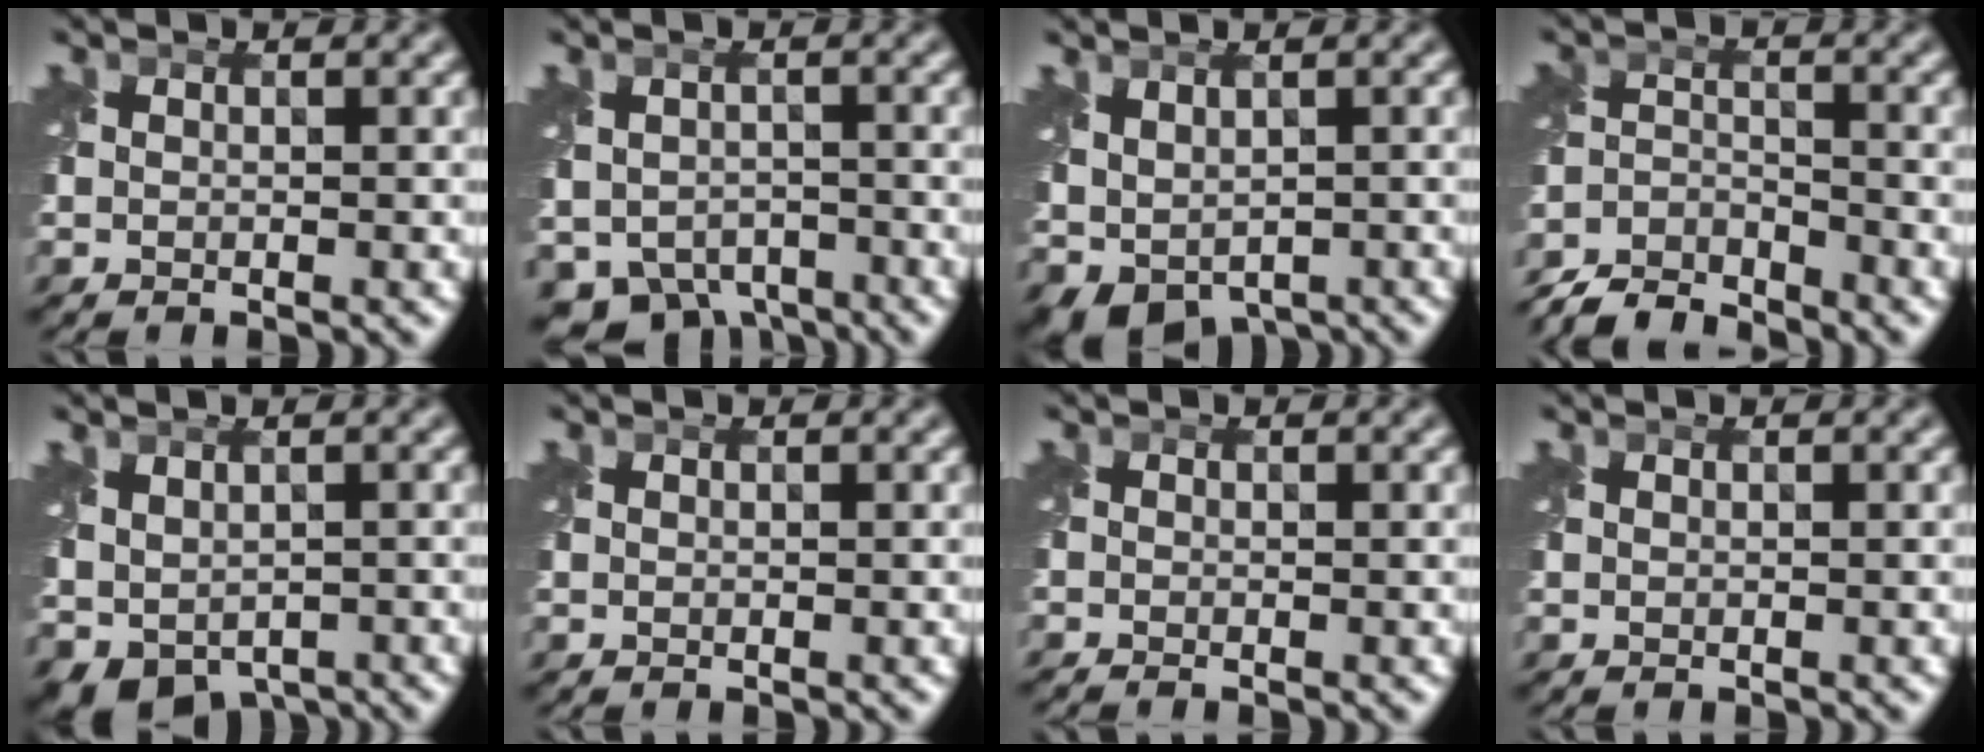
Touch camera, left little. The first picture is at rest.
{"total": 6.1, "force": [-4.1, 3.9, 2.4], "torque": [-0.039, -0.028, -0.059]}
{"total": 4.7, "force": [-0.9, 3.0, 3.5], "torque": [-0.071, -0.015, -0.003]}
{"total": 5.2, "force": [-5.0, 1.1, 1.0], "torque": [-0.016, -0.007, -0.104]}
{"total": 4.8, "force": [-1.4, 3.2, 3.4], "torque": [-0.067, -0.019, -0.011]}
{"total": 0.0}
{"total": 0.9, "force": [-0.8, 0.0, 0.3], "torque": [-0.005, -0.010, -0.019]}
{"total": 0.0}